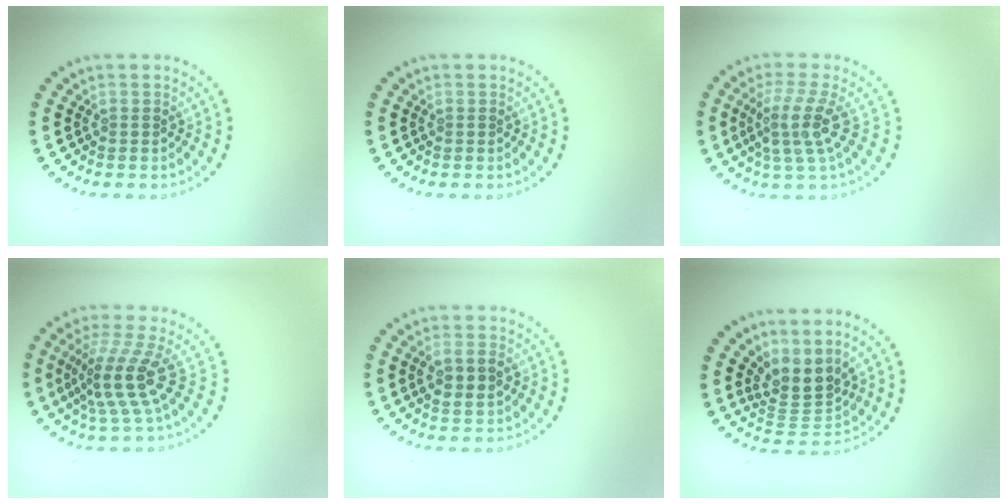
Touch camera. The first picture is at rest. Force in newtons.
{"total": 0.0}
{"total": 3.8, "press": 2.7, "slide": 2.6}
{"total": 4.4, "press": 3.0, "slide": 3.2}
{"total": 3.0, "press": 2.9, "slide": 0.6}
{"total": 3.4, "press": 2.6, "slide": 2.2}